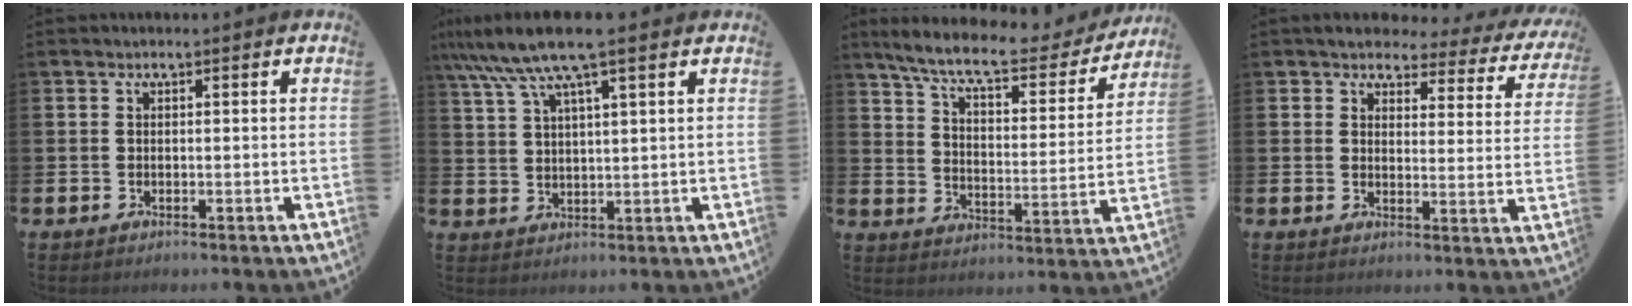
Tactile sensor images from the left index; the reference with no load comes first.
{"total": 8.3, "force": [6.2, 1.0, 5.4], "torque": [-0.121, -0.012, 0.111]}
{"total": 9.0, "force": [7.7, 1.8, 4.2], "torque": [-0.104, -0.048, 0.127]}
{"total": 3.3, "force": [2.8, 1.5, 0.8], "torque": [-0.026, -0.024, 0.040]}